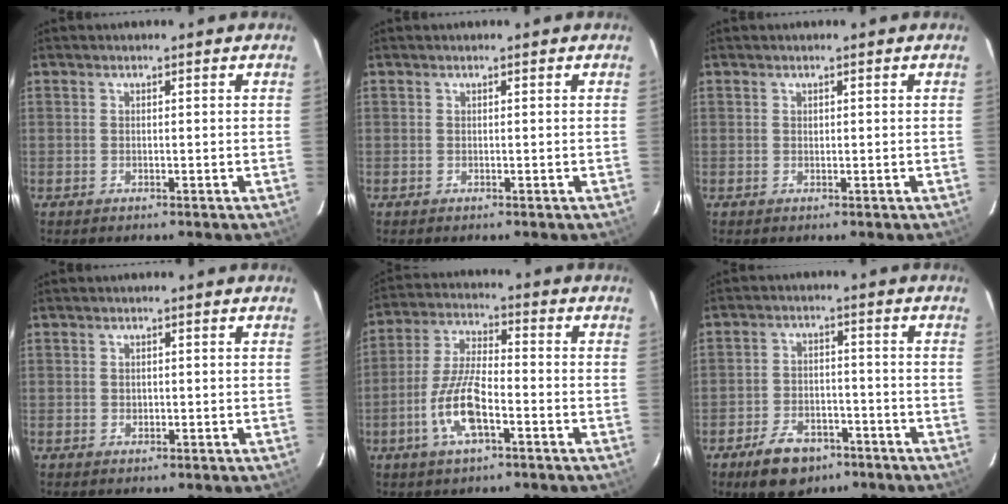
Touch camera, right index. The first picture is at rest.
{"total": 0.0}
{"total": 0.0}
{"total": 0.9, "force": [0.0, 0.8, 0.2], "torque": [0.000, 0.001, 0.001]}
{"total": 10.7, "force": [-4.4, 3.3, 9.1], "torque": [-0.193, -0.001, -0.085]}
{"total": 9.9, "force": [-6.5, 5.7, 4.8], "torque": [-0.112, 0.010, -0.094]}